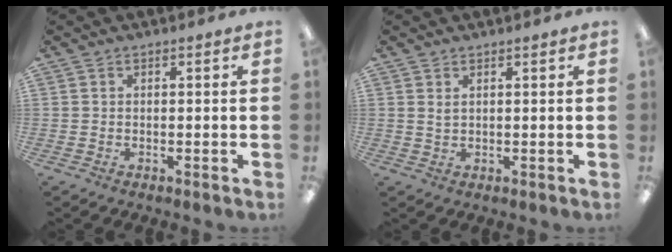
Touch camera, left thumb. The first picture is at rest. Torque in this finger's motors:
{"motor_torque": [-0.41, -0.19, -0.33, 0.30, 0.07]}